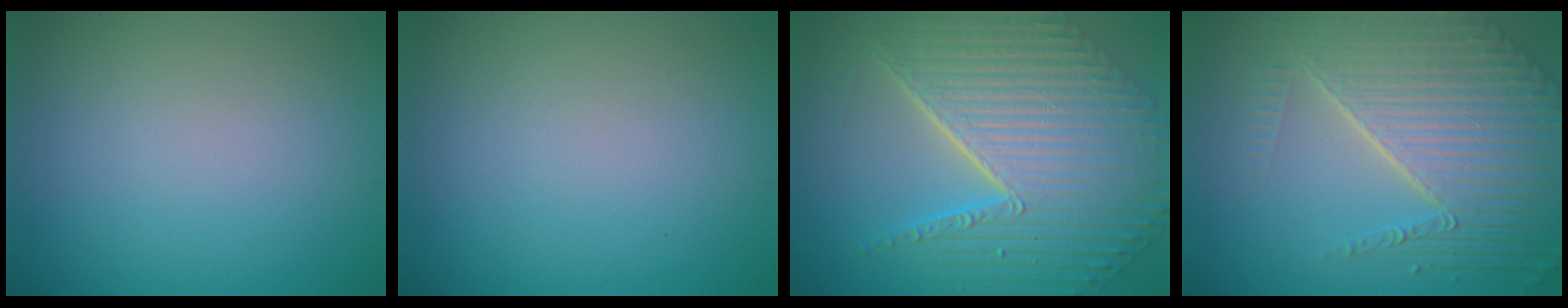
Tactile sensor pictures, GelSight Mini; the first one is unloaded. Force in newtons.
{"total": 0.0}
{"total": 10.1, "press": 7.3, "slide": 6.9}
{"total": 8.9, "press": 5.8, "slide": 6.7}